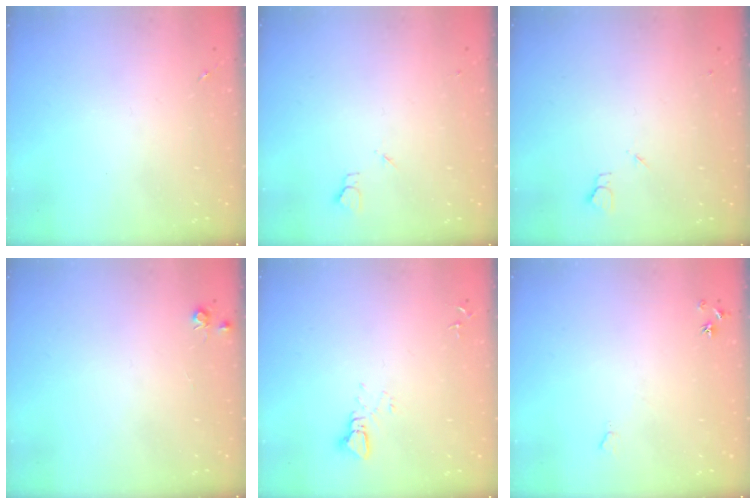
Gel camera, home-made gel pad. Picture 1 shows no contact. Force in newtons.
{"total": 2.7, "press": 2.6, "slide": 0.3}
{"total": 2.7, "press": 2.6, "slide": 0.3}
{"total": 5.4, "press": 5.3, "slide": 0.7}
{"total": 2.5, "press": 2.5, "slide": 0.1}
{"total": 4.7, "press": 4.7, "slide": 0.7}